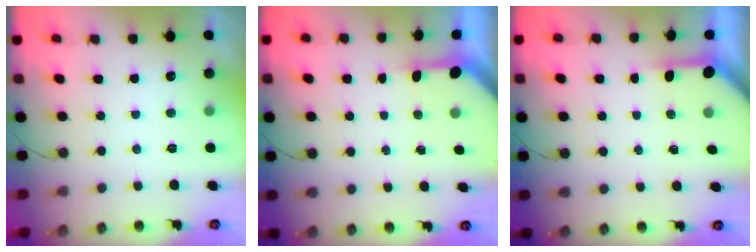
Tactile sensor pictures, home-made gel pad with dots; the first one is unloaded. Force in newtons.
{"total": 2.9, "press": 2.9, "slide": 0.2}
{"total": 3.3, "press": 3.3, "slide": 0.4}